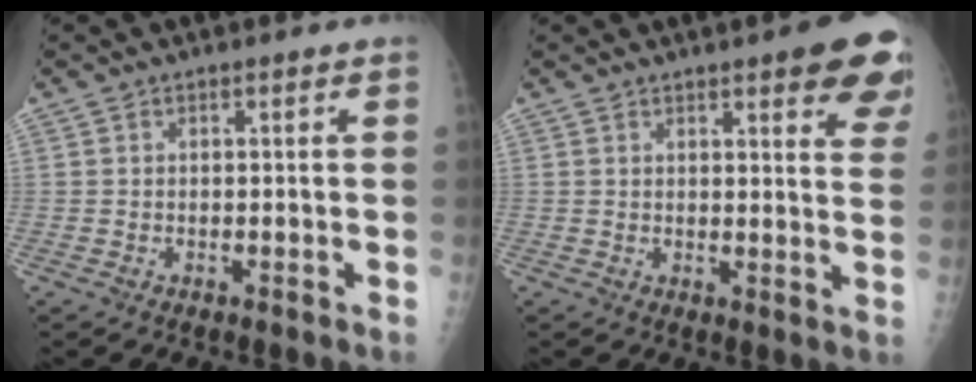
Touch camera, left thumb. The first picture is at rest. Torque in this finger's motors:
{"motor_torque": [1.17, 0.91, 0.91, -0.62, 0.03]}